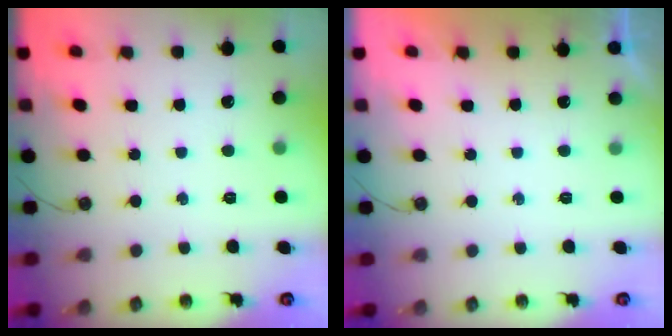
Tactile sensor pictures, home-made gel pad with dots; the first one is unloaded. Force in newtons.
{"total": 0.0}